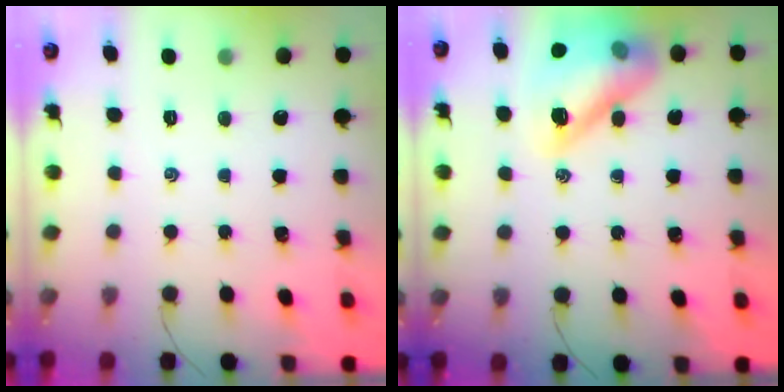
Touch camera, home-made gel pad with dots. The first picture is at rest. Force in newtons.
{"total": 17.0, "press": 16.9, "slide": 2.5}